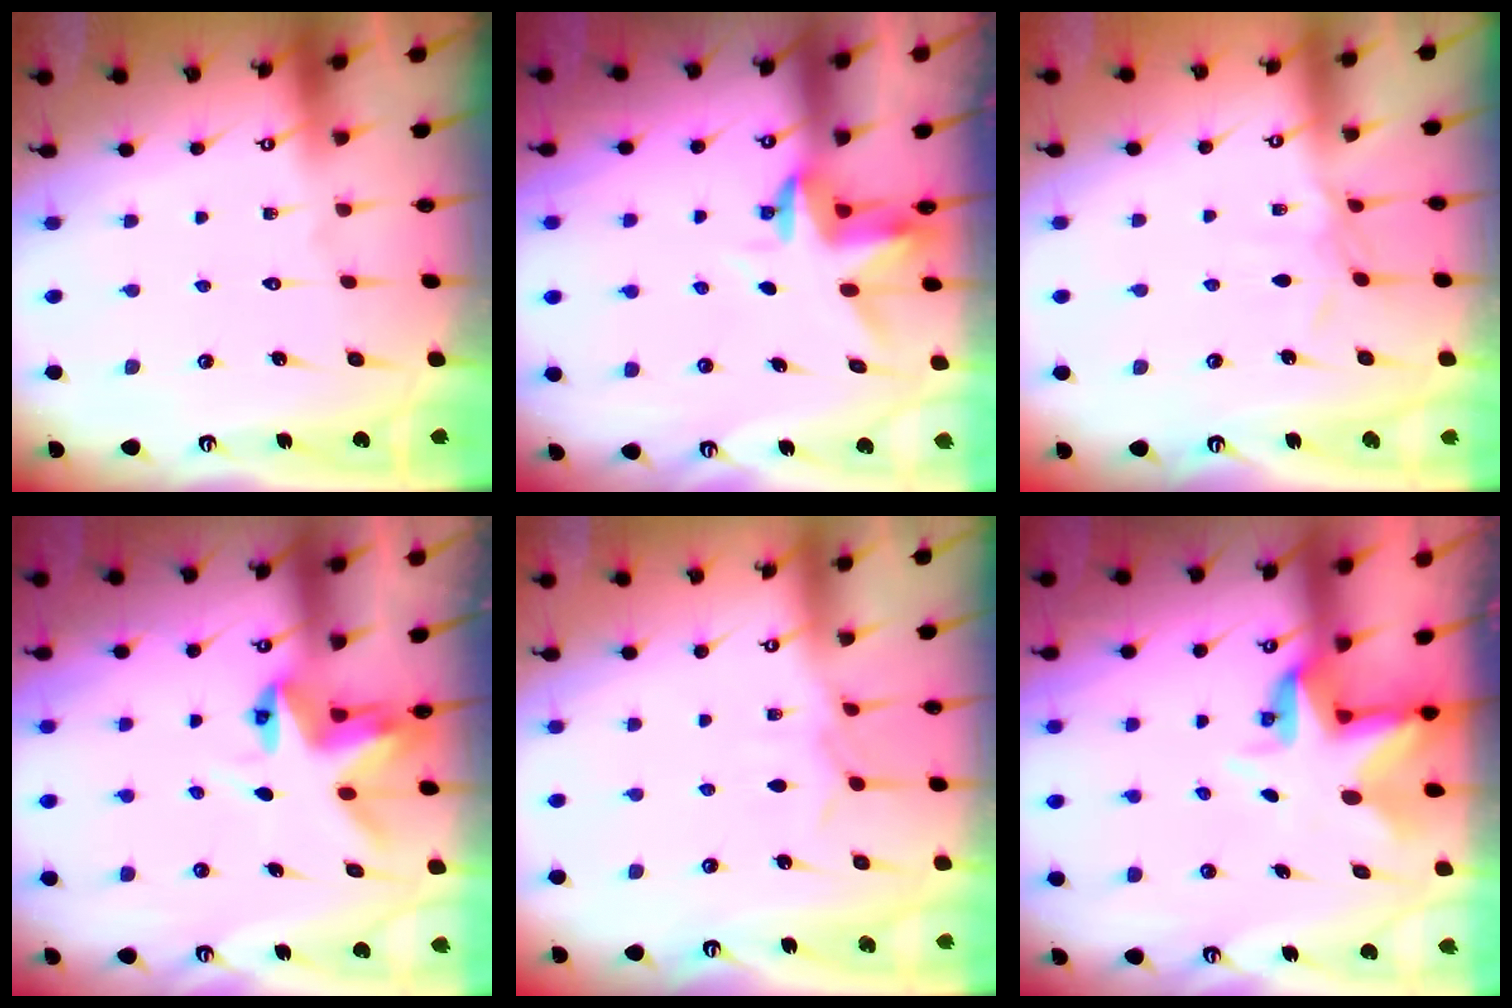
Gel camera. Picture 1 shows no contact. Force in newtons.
{"total": 3.5, "press": 3.5, "slide": 0.2}
{"total": 3.9, "press": 3.9, "slide": 0.6}
{"total": 5.3, "press": 5.2, "slide": 0.4}
{"total": 5.4, "press": 5.4, "slide": 0.6}
{"total": 5.1, "press": 5.1, "slide": 0.3}